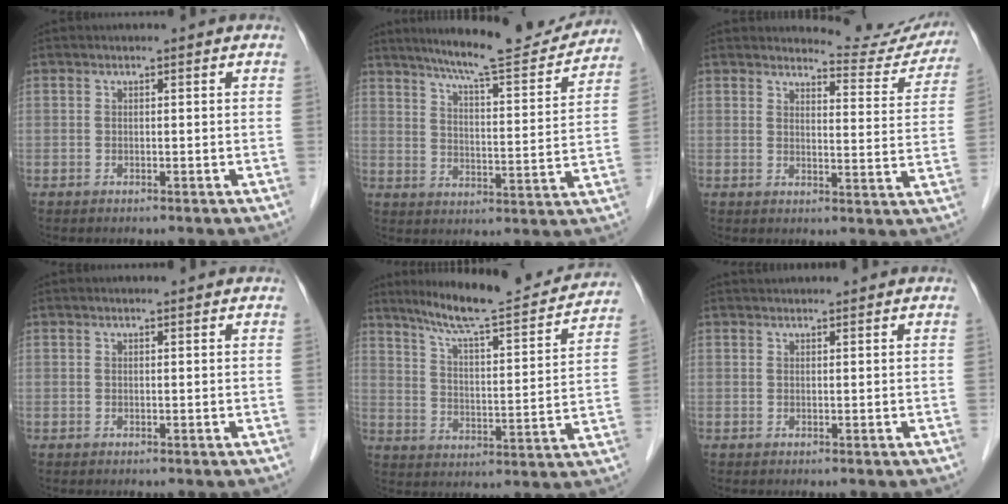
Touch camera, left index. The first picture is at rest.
{"total": 15.1, "force": [13.8, 1.0, 6.0], "torque": [-0.091, -0.019, 0.192]}
{"total": 10.0, "force": [9.9, 1.3, -0.1], "torque": [0.014, -0.052, 0.100]}
{"total": 1.3, "force": [1.2, 0.1, 0.5], "torque": [-0.011, 0.008, 0.013]}
{"total": 18.7, "force": [16.8, 1.5, 7.9], "torque": [-0.123, -0.020, 0.238]}
{"total": 2.1, "force": [2.1, 0.2, 0.4], "torque": [-0.009, 0.025, 0.032]}